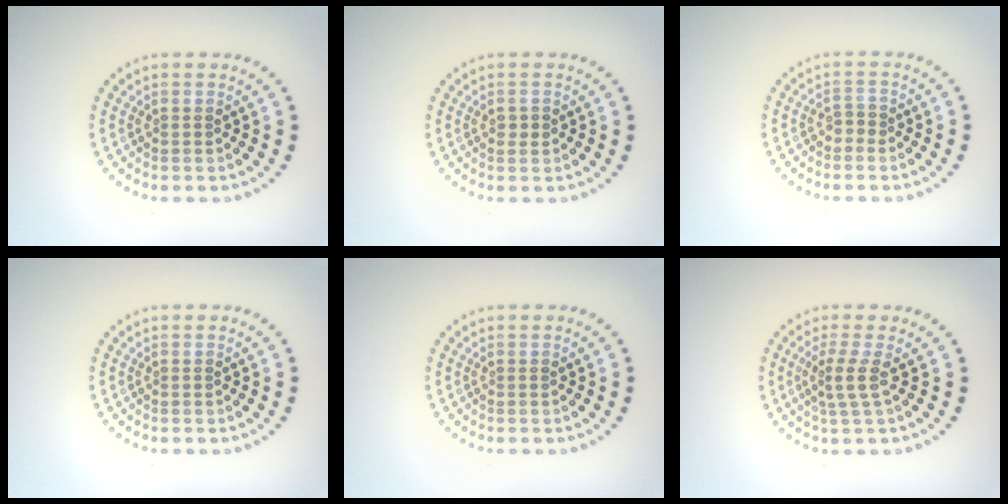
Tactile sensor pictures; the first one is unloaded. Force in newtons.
{"total": 0.9, "press": 0.9, "slide": 0.2}
{"total": 1.0, "press": 0.8, "slide": 0.6}
{"total": 0.0}
{"total": 0.0}
{"total": 2.2, "press": 1.7, "slide": 1.4}